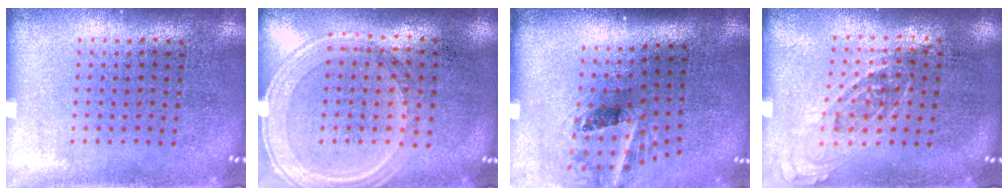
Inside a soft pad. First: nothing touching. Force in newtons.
{"total": 1.3, "press": 1.2, "slide": 0.5}
{"total": 1.6, "press": 1.2, "slide": 1.1}
{"total": 0.7, "press": 0.7, "slide": 0.3}